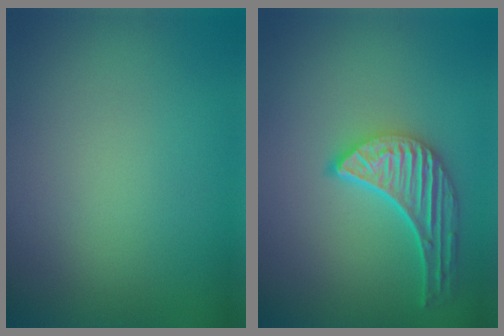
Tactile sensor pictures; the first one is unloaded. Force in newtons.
{"total": 5.0, "press": 4.0, "slide": 3.1}